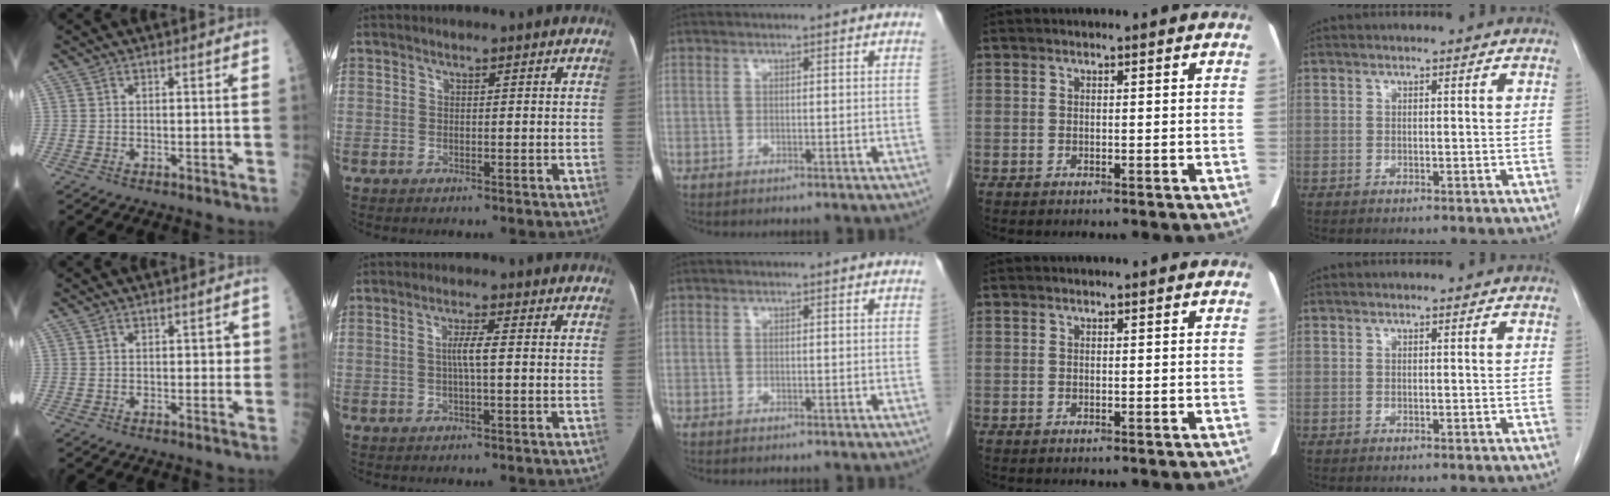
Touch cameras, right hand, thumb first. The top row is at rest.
{"thumb": {"total": 1.6, "force": [0.2, 1.0, 1.3], "torque": [0.001, 0.002, -0.001]}, "index": {"total": 3.5, "force": [-0.1, 0.4, 3.4], "torque": [-0.065, 0.007, -0.001]}}